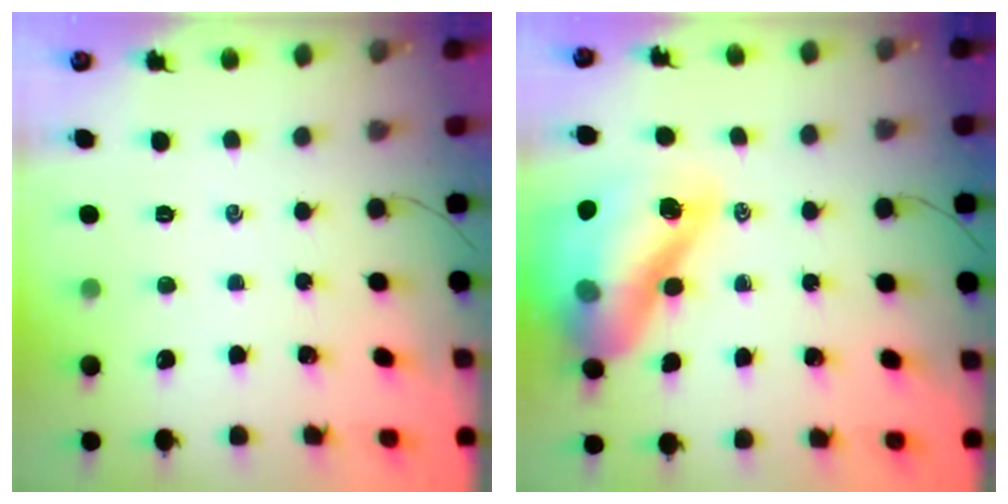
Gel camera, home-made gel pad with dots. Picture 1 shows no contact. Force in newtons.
{"total": 22.9, "press": 22.3, "slide": 5.0}